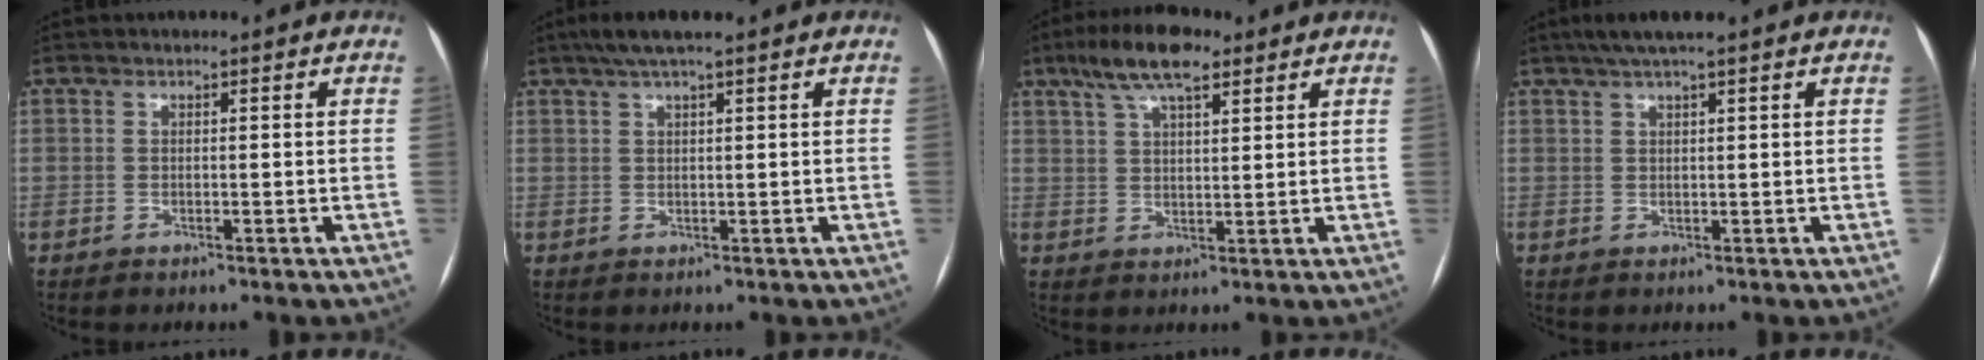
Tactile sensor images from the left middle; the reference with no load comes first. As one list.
[{"total": 5.5, "force": [4.0, 0.2, 3.7], "torque": [-0.066, 0.032, 0.071]}, {"total": 9.4, "force": [6.1, 2.6, 6.6], "torque": [-0.126, 0.022, 0.106]}, {"total": 5.1, "force": [3.8, -0.1, 3.4], "torque": [-0.060, 0.027, 0.068]}]